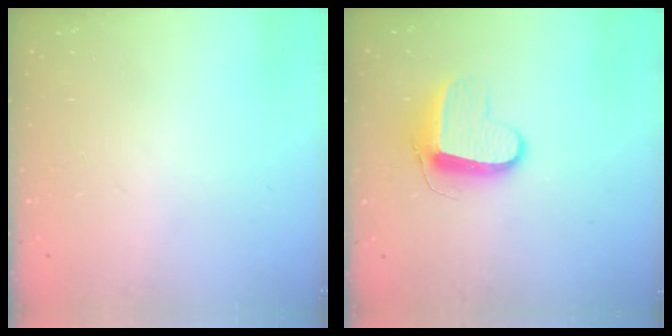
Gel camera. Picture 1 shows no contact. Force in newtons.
{"total": 9.4, "press": 9.4, "slide": 0.2}